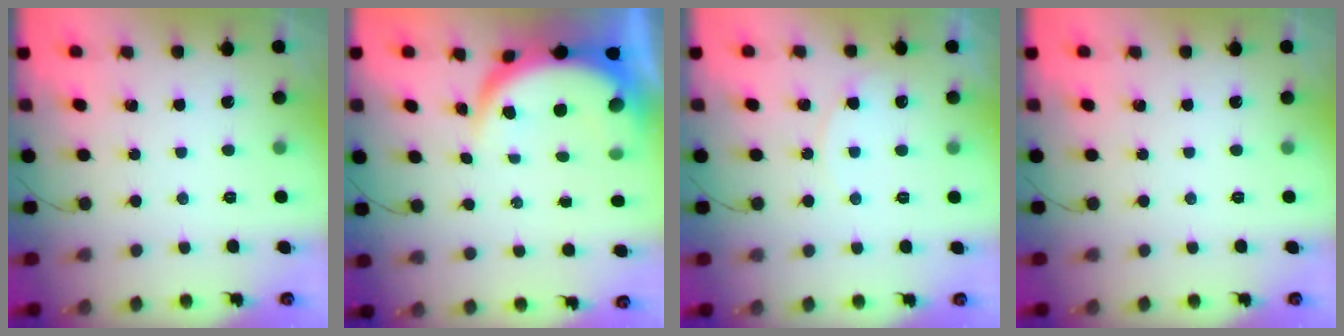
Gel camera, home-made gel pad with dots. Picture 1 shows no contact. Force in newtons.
{"total": 7.0, "press": 7.0, "slide": 0.5}
{"total": 3.7, "press": 3.7, "slide": 0.5}
{"total": 0.0}